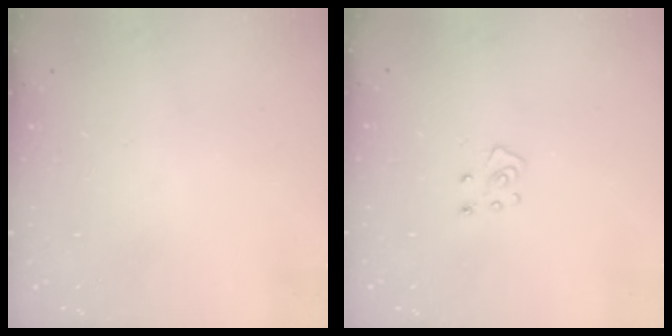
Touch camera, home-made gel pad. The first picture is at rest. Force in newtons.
{"total": 4.2, "press": 4.1, "slide": 0.3}